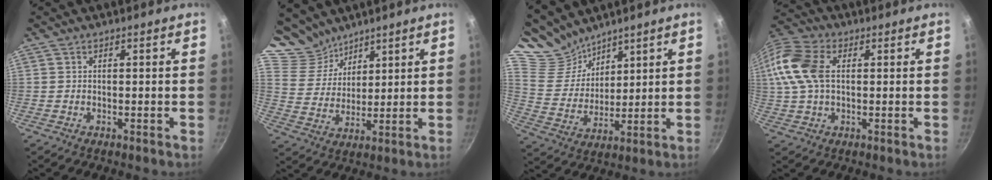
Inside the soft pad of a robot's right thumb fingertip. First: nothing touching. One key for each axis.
{"total": 9.0, "fx": 7.6, "fy": 4.7, "fz": 1.1, "tx": 0.006, "ty": -0.034, "tz": 0.150}
{"total": 10.4, "fx": 9.2, "fy": 4.5, "fz": 1.7, "tx": -0.007, "ty": -0.047, "tz": 0.192}
{"total": 15.3, "fx": 2.2, "fy": 9.9, "fz": 11.4, "tx": -0.252, "ty": 0.026, "tz": 0.031}